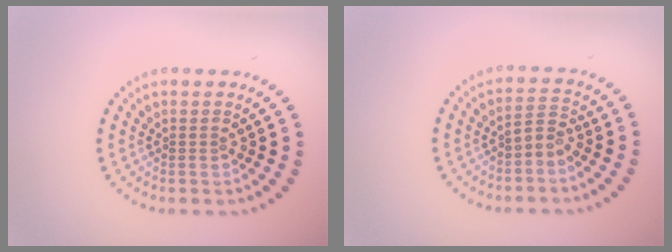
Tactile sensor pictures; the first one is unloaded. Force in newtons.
{"total": 1.4, "press": 1.2, "slide": 0.9}